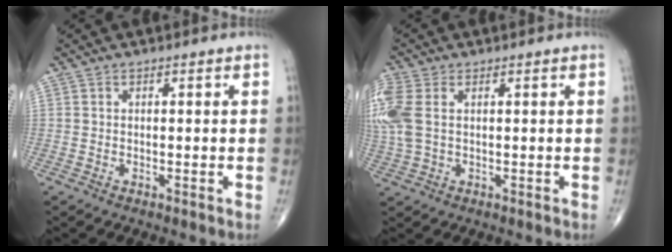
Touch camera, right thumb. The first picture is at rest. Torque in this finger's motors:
{"motor_torque": [0.16, 0.26, 0.81, 0.31, 0.14]}